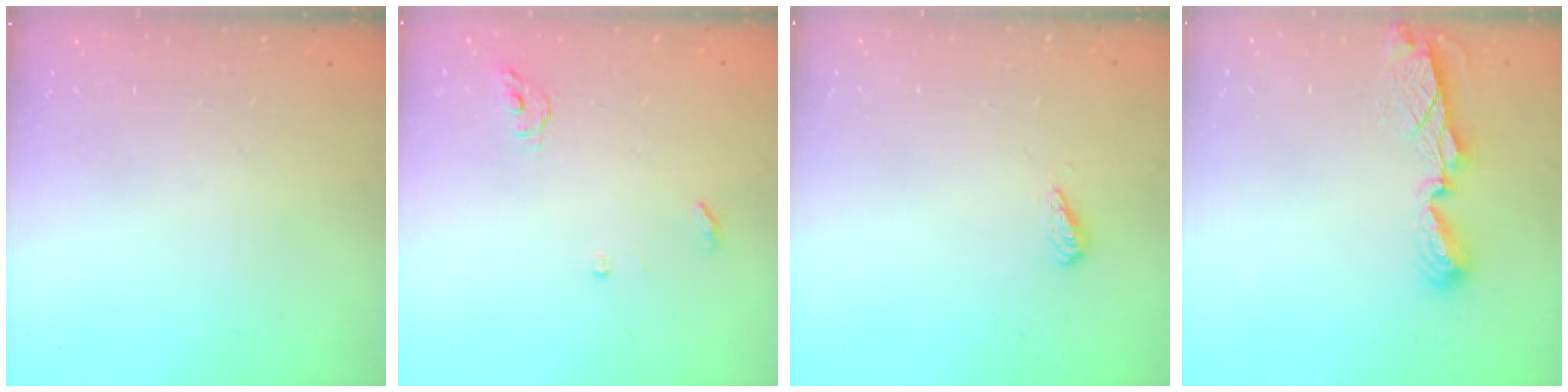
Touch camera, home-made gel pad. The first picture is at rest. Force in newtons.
{"total": 4.6, "press": 4.6, "slide": 0.3}
{"total": 2.7, "press": 2.6, "slide": 0.4}
{"total": 7.7, "press": 7.7, "slide": 0.7}